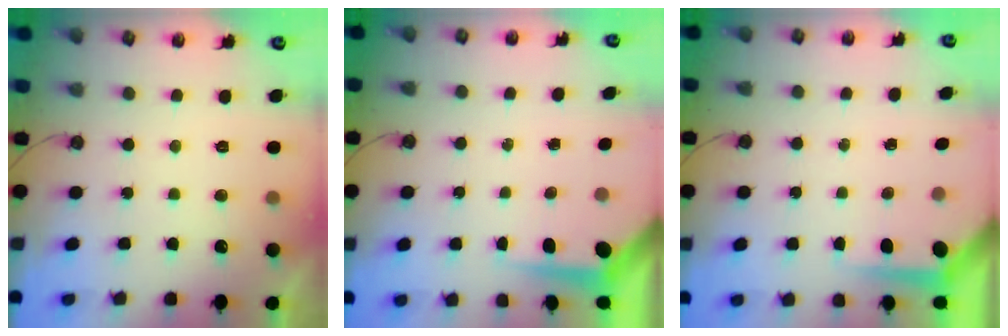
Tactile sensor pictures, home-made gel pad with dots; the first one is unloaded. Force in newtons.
{"total": 5.3, "press": 5.3, "slide": 0.4}
{"total": 4.0, "press": 4.0, "slide": 0.3}